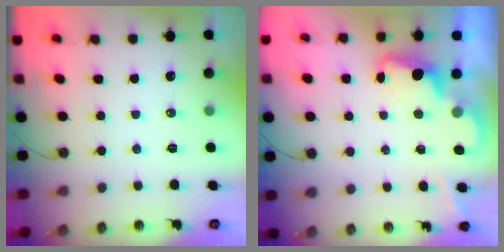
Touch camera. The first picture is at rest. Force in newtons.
{"total": 2.4, "press": 2.3, "slide": 0.5}